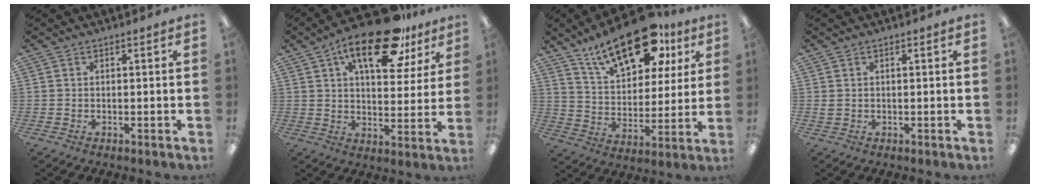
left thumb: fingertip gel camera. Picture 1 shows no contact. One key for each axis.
{"total": 19.2, "fx": 11.3, "fy": 8.2, "fz": 13.1, "tx": -0.196, "ty": -0.051, "tz": 0.183}
{"total": 21.2, "fx": 13.5, "fy": 10.2, "fz": 12.7, "tx": -0.205, "ty": -0.054, "tz": 0.231}
{"total": 0.7, "fx": 0.1, "fy": 0.6, "fz": 0.4, "tx": -0.008, "ty": 0.002, "tz": 0.001}